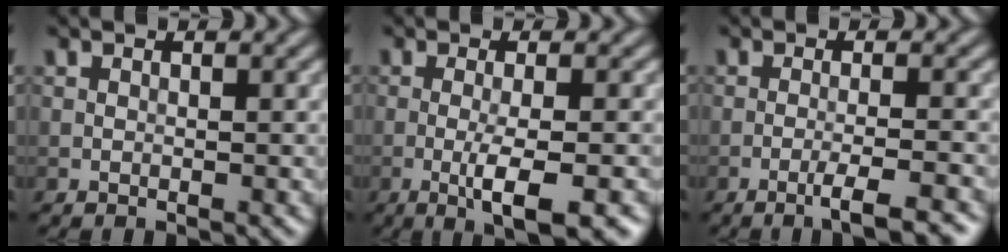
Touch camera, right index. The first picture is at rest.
{"total": 4.4, "force": [-1.6, 0.7, 4.1], "torque": [-0.069, -0.001, -0.030]}
{"total": 3.7, "force": [-2.1, 0.4, 3.0], "torque": [-0.040, 0.007, -0.043]}